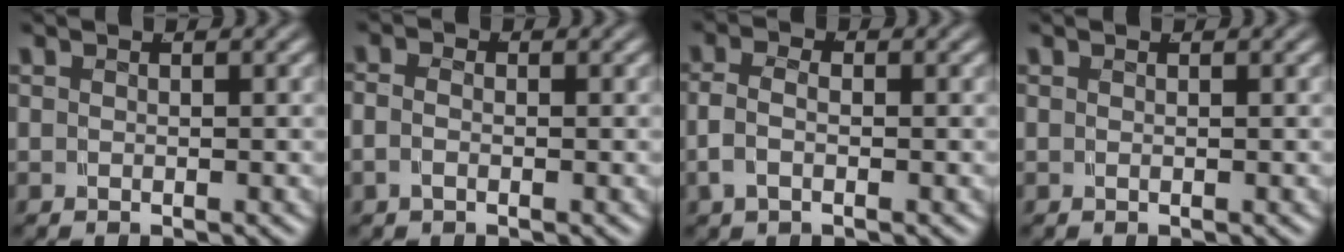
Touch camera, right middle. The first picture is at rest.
{"total": 1.5, "force": [-0.3, 1.1, 1.0], "torque": [-0.023, 0.002, -0.011]}
{"total": 2.9, "force": [-0.4, 1.9, 2.2], "torque": [-0.045, -0.001, -0.009]}
{"total": 0.0}